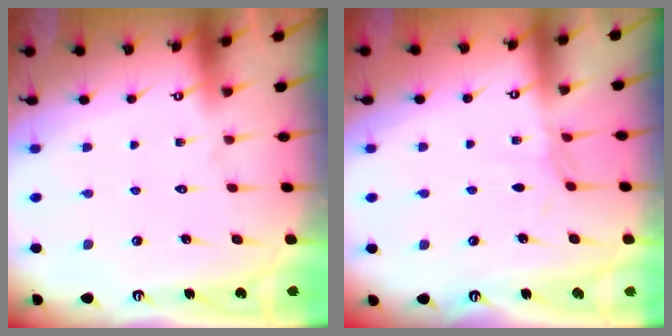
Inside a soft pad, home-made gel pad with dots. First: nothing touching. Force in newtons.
{"total": 1.7, "press": 1.6, "slide": 0.4}